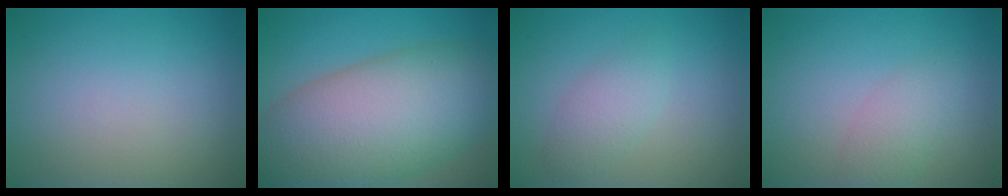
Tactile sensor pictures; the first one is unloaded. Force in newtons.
{"total": 13.6, "press": 13.6, "slide": 0.5}
{"total": 2.3, "press": 2.3, "slide": 0.1}
{"total": 2.2, "press": 2.2, "slide": 0.1}